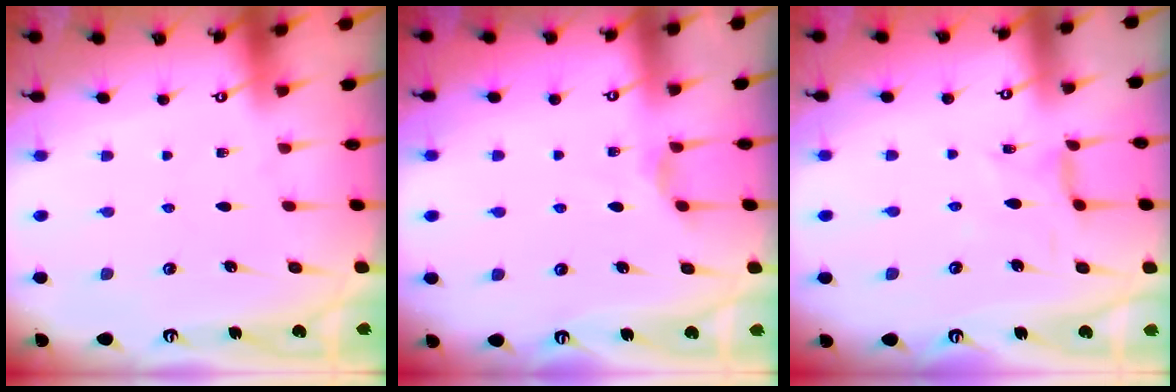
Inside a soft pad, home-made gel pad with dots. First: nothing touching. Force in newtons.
{"total": 2.4, "press": 2.4, "slide": 0.4}
{"total": 1.7, "press": 1.7, "slide": 0.4}